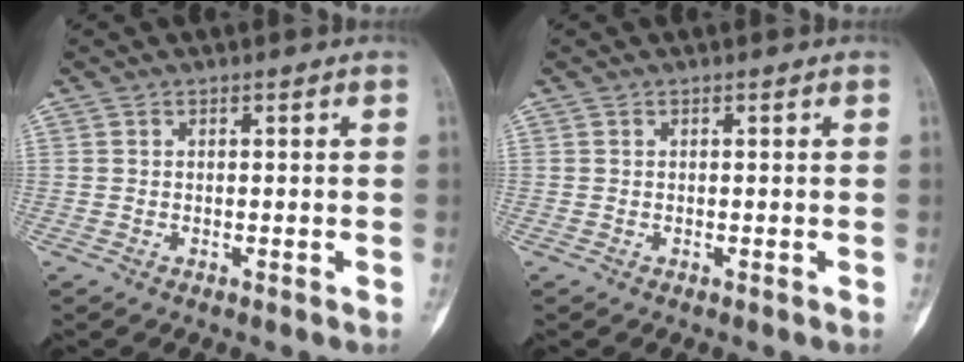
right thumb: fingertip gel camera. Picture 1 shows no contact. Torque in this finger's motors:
{"motor_torque": [0.45, 0.24, -0.03, -0.06, 0.03]}